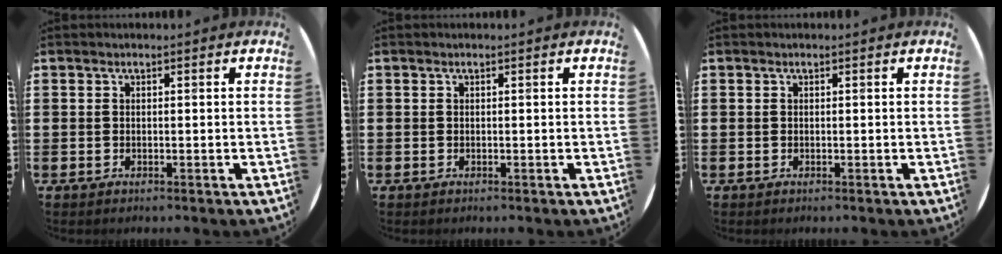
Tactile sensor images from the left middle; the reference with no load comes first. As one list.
[{"total": 0.0}, {"total": 0.0}]